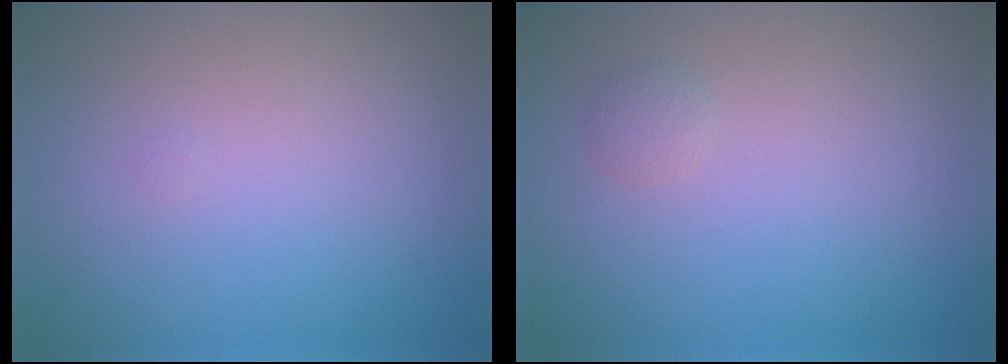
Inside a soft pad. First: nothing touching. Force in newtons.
{"total": 0.7, "press": 0.7, "slide": 0.1}